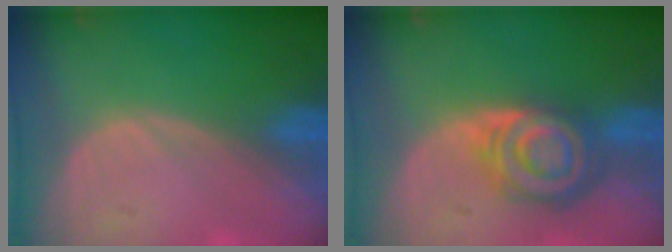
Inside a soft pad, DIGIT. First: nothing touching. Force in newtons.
{"total": 7.9, "press": 7.0, "slide": 3.8}